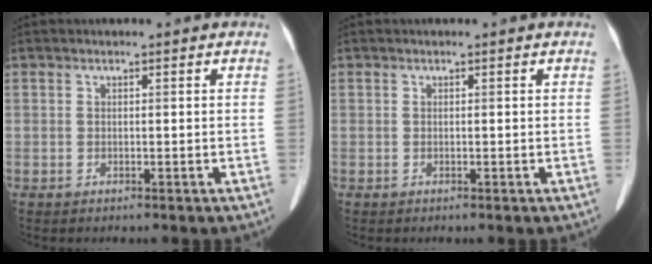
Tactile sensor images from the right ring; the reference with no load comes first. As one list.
[{"total": 0.0}]